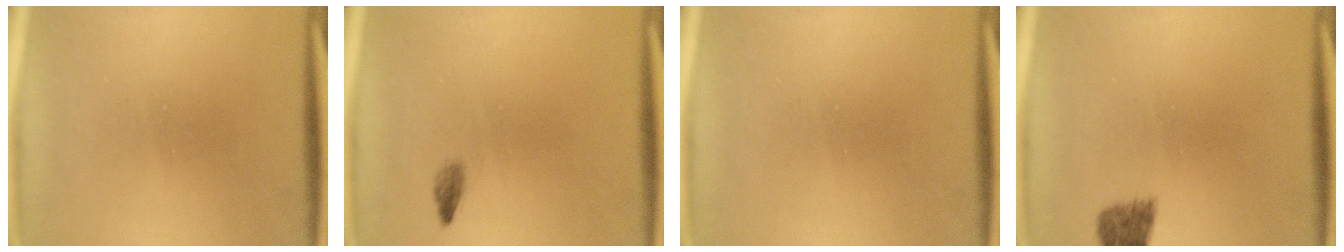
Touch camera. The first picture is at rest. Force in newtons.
{"total": 0.9}
{"total": 0.0}
{"total": 1.9}